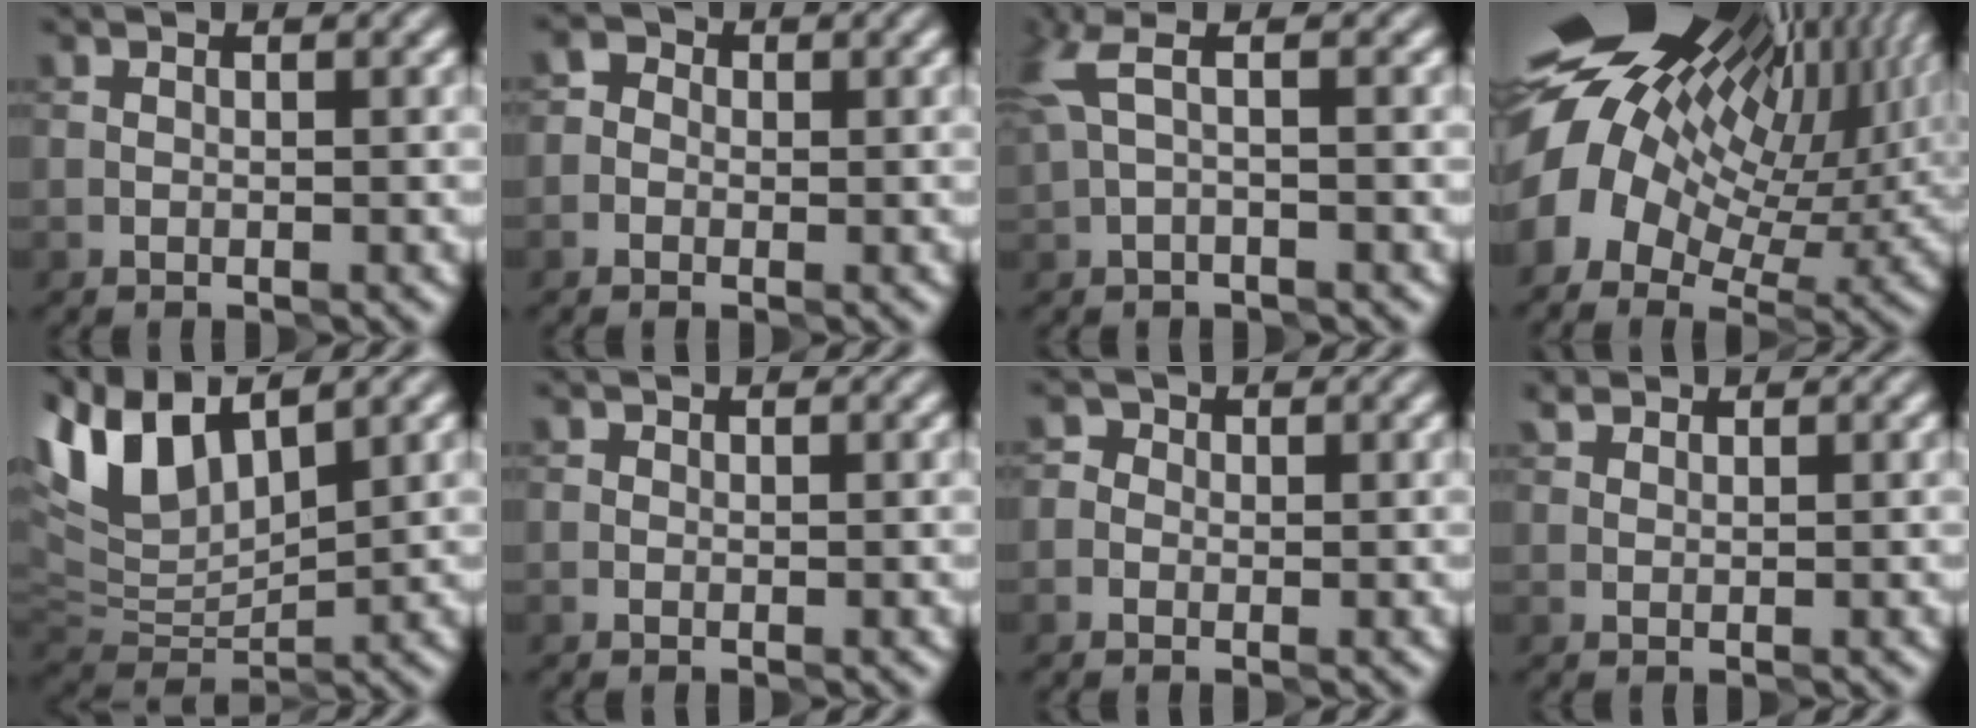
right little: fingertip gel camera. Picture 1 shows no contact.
{"total": 1.7, "force": [0.1, 1.5, 0.7], "torque": [0.002, 0.008, -0.018]}
{"total": 3.0, "force": [1.0, 0.5, 2.8], "torque": [-0.069, 0.009, 0.016]}
{"total": 18.8, "force": [4.9, 11.2, 14.3], "torque": [-0.257, -0.022, 0.111]}
{"total": 8.0, "force": [5.2, 3.4, 5.1], "torque": [-0.121, 0.014, 0.098]}
{"total": 0.0}
{"total": 2.0, "force": [0.6, 1.8, 0.8], "torque": [0.008, 0.012, -0.019]}
{"total": 1.1, "force": [1.0, 0.4, 0.3], "torque": [-0.008, 0.003, 0.020]}